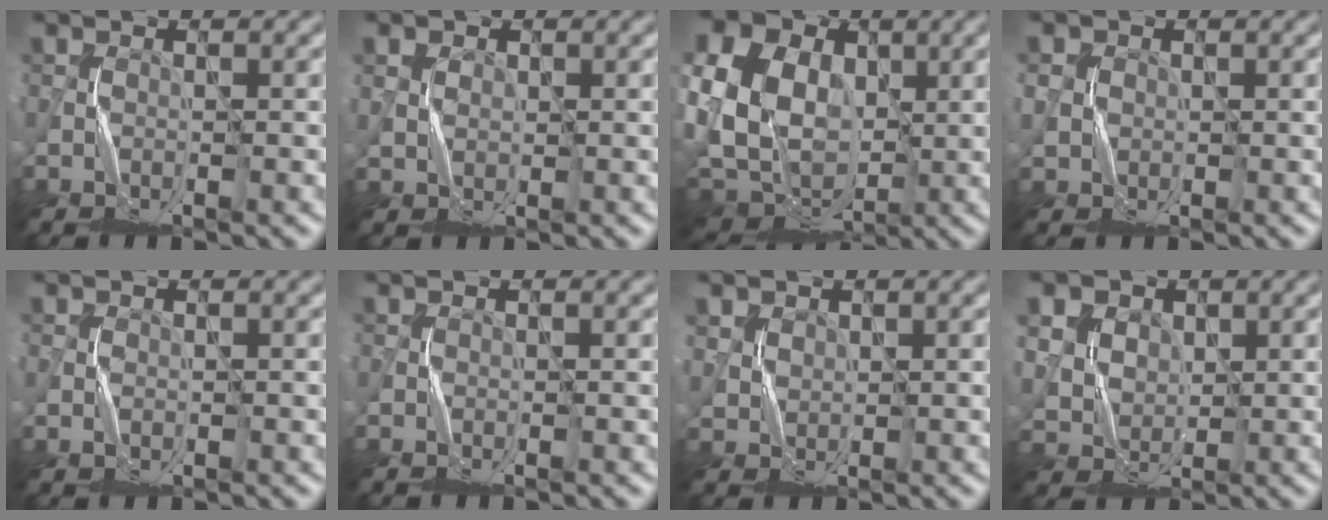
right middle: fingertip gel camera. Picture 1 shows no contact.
{"total": 2.3, "force": [1.3, 1.6, 0.9], "torque": [-0.030, 0.000, 0.034]}
{"total": 16.0, "force": [3.1, 12.3, 9.6], "torque": [-0.229, 0.023, 0.040]}
{"total": 1.8, "force": [0.2, 1.7, 0.5], "torque": [-0.013, 0.002, 0.003]}
{"total": 0.6, "force": [-0.1, 0.5, 0.4], "torque": [-0.007, 0.001, -0.003]}
{"total": 0.0}
{"total": 1.9, "force": [1.4, 1.3, 0.4], "torque": [-0.015, -0.007, 0.040]}
{"total": 9.5, "force": [4.9, 6.8, 4.4], "torque": [-0.102, 0.024, 0.075]}